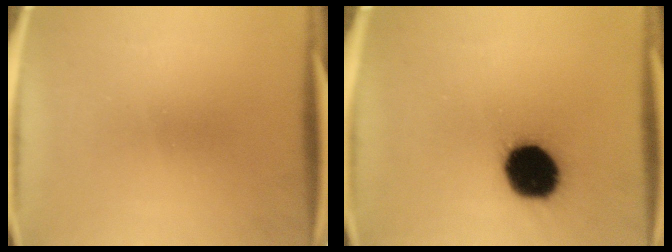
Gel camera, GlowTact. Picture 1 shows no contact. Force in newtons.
{"total": 18.1}